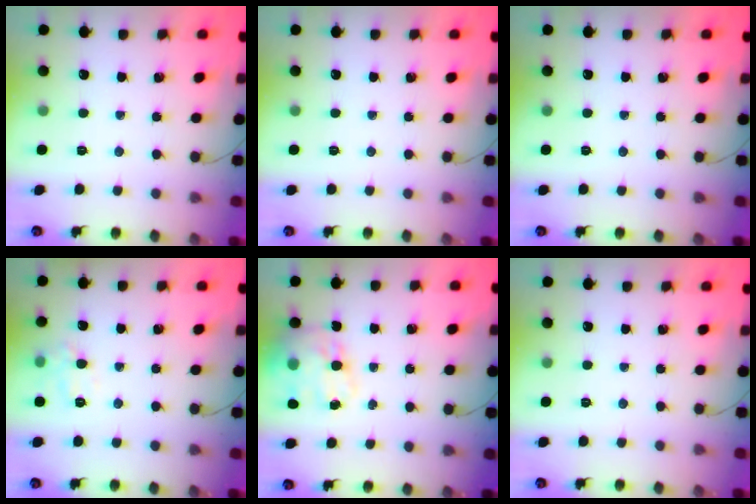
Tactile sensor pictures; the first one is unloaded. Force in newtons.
{"total": 0.0}
{"total": 0.0}
{"total": 8.6, "press": 8.5, "slide": 1.3}
{"total": 16.1, "press": 15.6, "slide": 4.1}
{"total": 0.0}